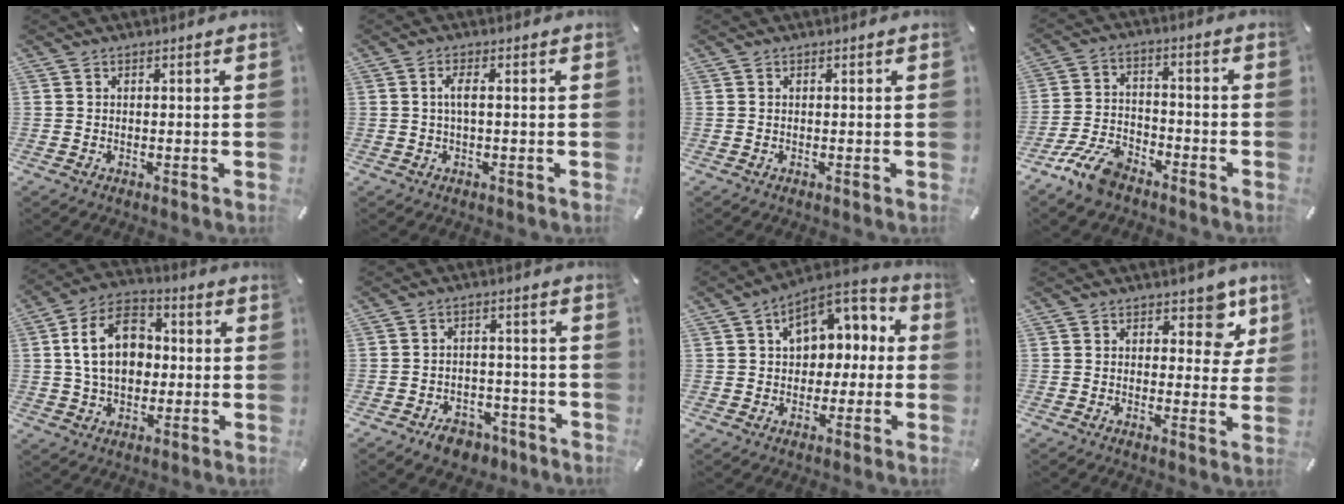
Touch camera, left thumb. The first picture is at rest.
{"total": 2.9, "force": [0.1, 0.6, 2.8], "torque": [-0.053, 0.001, -0.001]}
{"total": 0.0}
{"total": 10.1, "force": [-7.5, 4.5, 5.0], "torque": [-0.109, 0.036, -0.144]}
{"total": 14.6, "force": [1.2, 10.6, 9.9], "torque": [-0.199, 0.014, 0.018]}
{"total": 6.8, "force": [-4.7, 4.2, 2.6], "torque": [-0.035, 0.036, -0.080]}
{"total": 10.2, "force": [3.5, 8.1, 5.1], "torque": [-0.062, -0.021, 0.059]}
{"total": 6.8, "force": [3.3, 4.3, 4.2], "torque": [-0.028, -0.012, 0.049]}